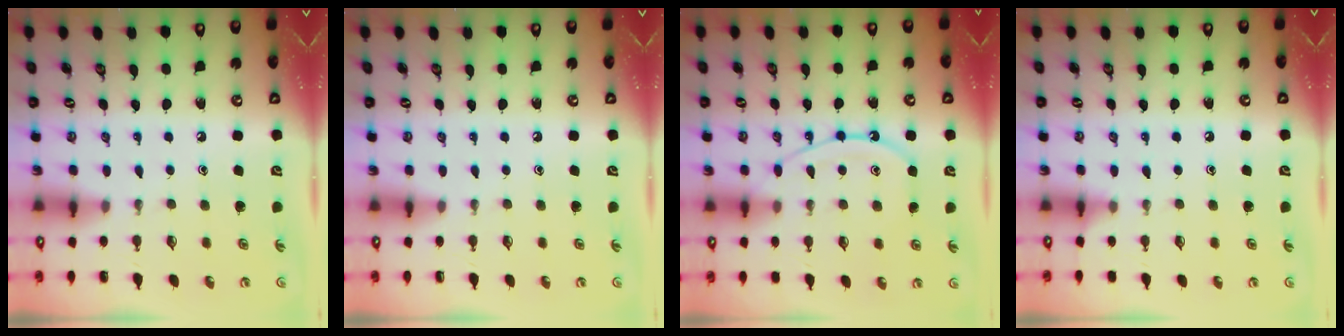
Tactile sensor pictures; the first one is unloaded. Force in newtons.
{"total": 0.0}
{"total": 11.1, "press": 11.1, "slide": 1.2}
{"total": 3.7, "press": 3.6, "slide": 0.5}